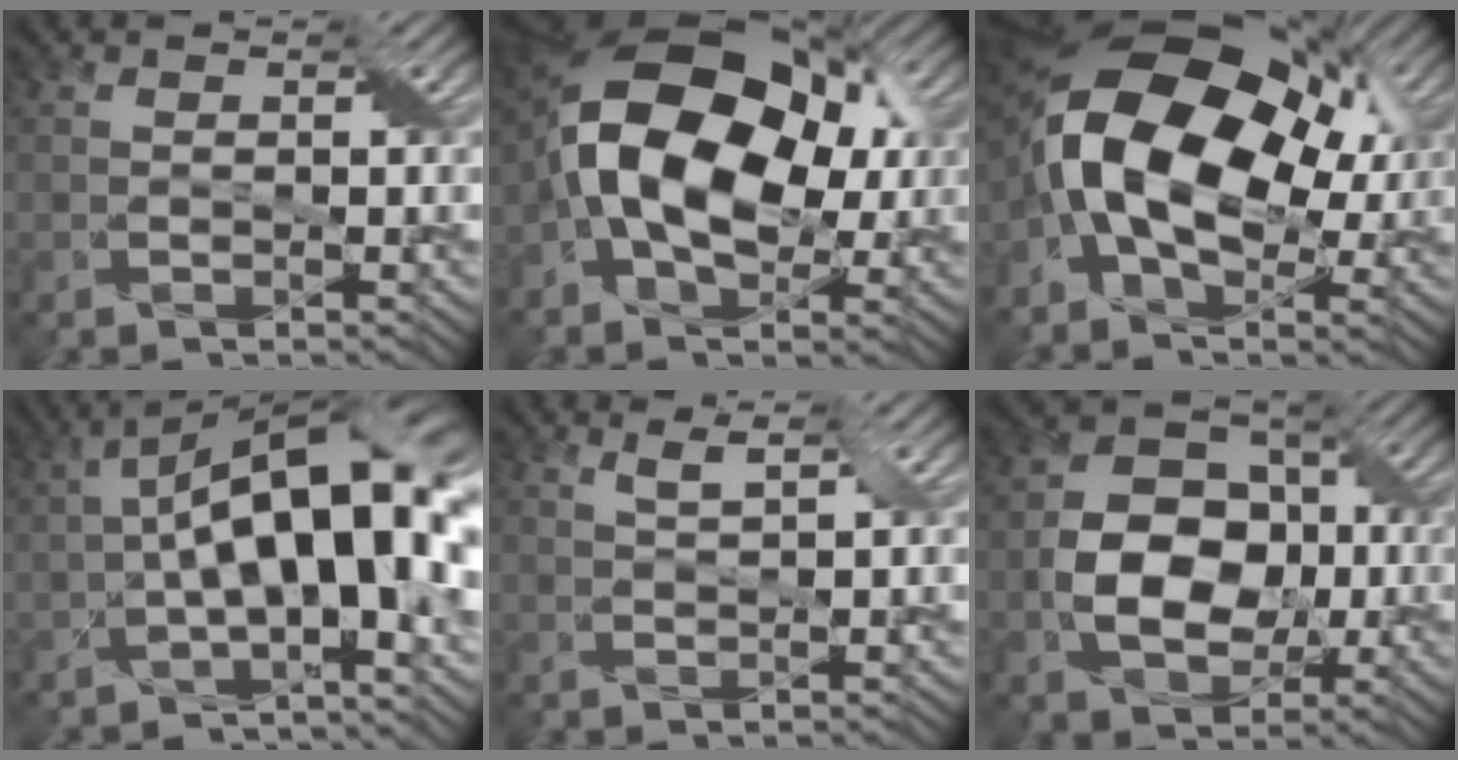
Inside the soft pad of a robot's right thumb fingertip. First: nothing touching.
{"total": 15.2, "force": [-0.1, 9.5, 11.9], "torque": [-0.193, 0.018, -0.020]}
{"total": 16.8, "force": [0.6, 10.4, 13.2], "torque": [-0.247, 0.016, -0.006]}
{"total": 14.6, "force": [-0.7, 5.9, 13.3], "torque": [-0.205, 0.013, -0.016]}
{"total": 1.8, "force": [1.6, -0.6, 0.6], "torque": [-0.022, 0.004, 0.029]}
{"total": 9.7, "force": [-0.9, 7.1, 6.5], "torque": [-0.128, 0.001, -0.021]}